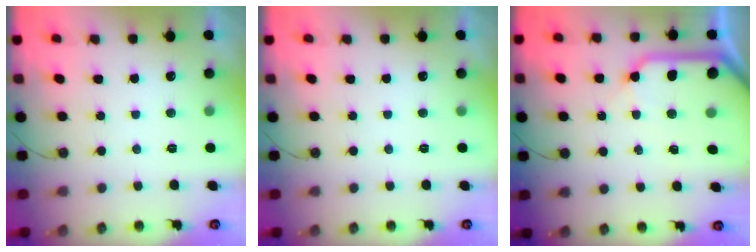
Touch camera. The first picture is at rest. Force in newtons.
{"total": 0.0}
{"total": 11.3, "press": 11.3, "slide": 1.1}